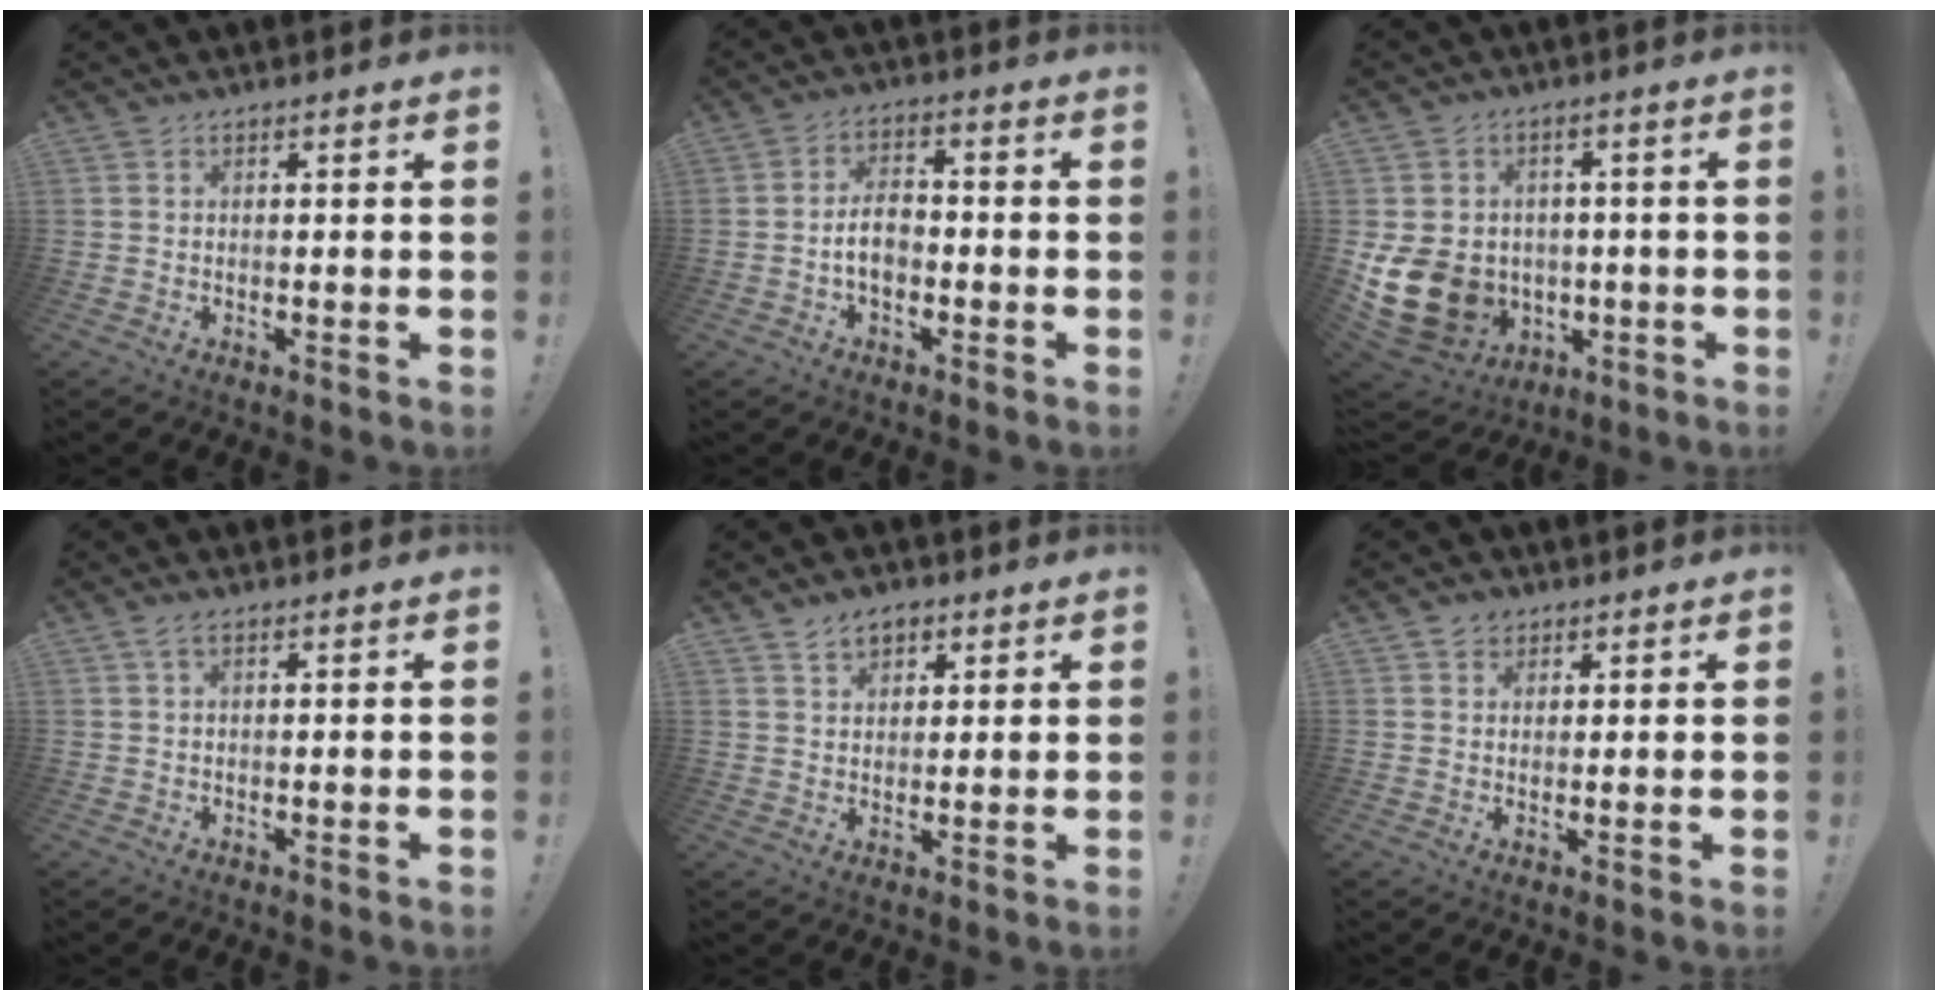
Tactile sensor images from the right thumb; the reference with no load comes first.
{"total": 6.6, "force": [-1.8, 3.9, 4.9], "torque": [-0.097, 0.012, -0.033]}
{"total": 16.1, "force": [-2.5, 13.3, 8.8], "torque": [-0.204, 0.012, -0.027]}
{"total": 2.0, "force": [0.8, 0.6, 1.7], "torque": [-0.034, 0.002, 0.014]}
{"total": 5.2, "force": [3.3, 3.3, 2.2], "torque": [-0.031, -0.010, 0.059]}
{"total": 2.9, "force": [1.8, 2.2, 0.5], "torque": [0.000, -0.007, 0.031]}